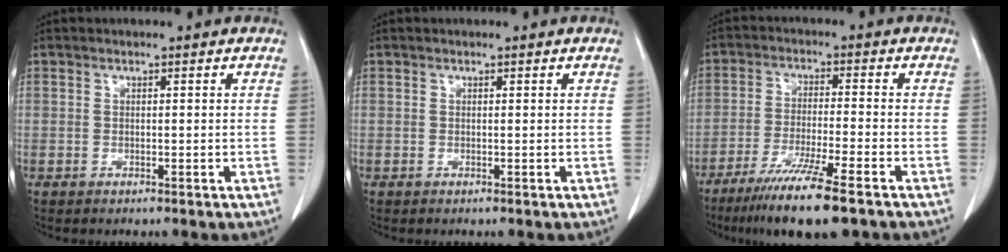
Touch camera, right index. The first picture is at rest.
{"total": 0.0}
{"total": 11.0, "force": [-7.7, -0.1, 7.8], "torque": [-0.135, -0.031, -0.126]}